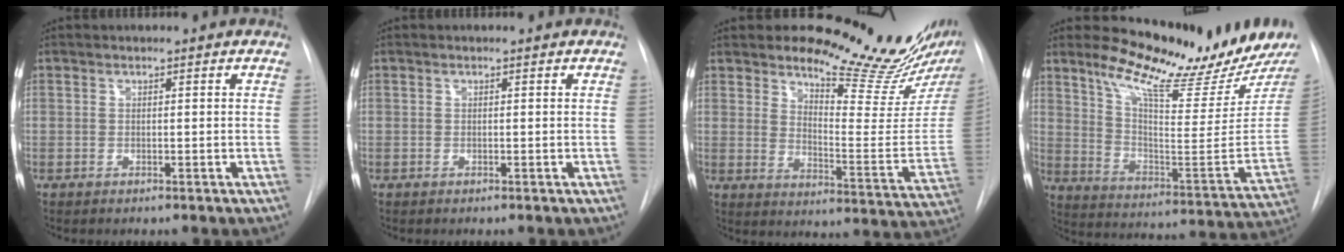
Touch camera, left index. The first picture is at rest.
{"total": 0.0}
{"total": 18.0, "force": [16.2, 1.9, 7.5], "torque": [-0.101, -0.107, 0.209]}
{"total": 20.9, "force": [17.7, 1.9, 11.0], "torque": [-0.176, -0.076, 0.254]}